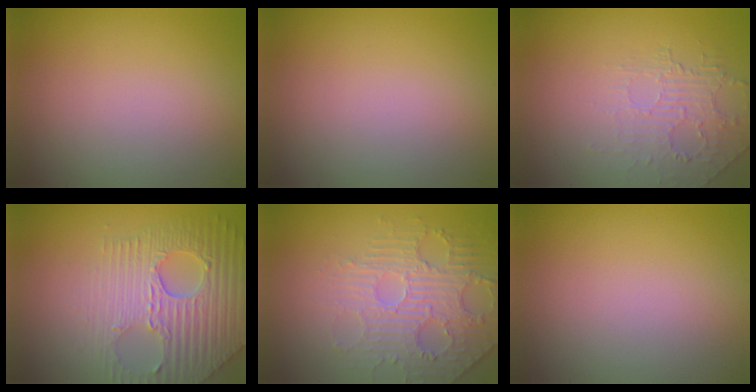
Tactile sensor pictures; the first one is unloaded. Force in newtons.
{"total": 0.0}
{"total": 2.0, "press": 0.9, "slide": 1.8}
{"total": 7.6, "press": 5.5, "slide": 5.3}
{"total": 4.6, "press": 3.7, "slide": 2.7}
{"total": 0.0}